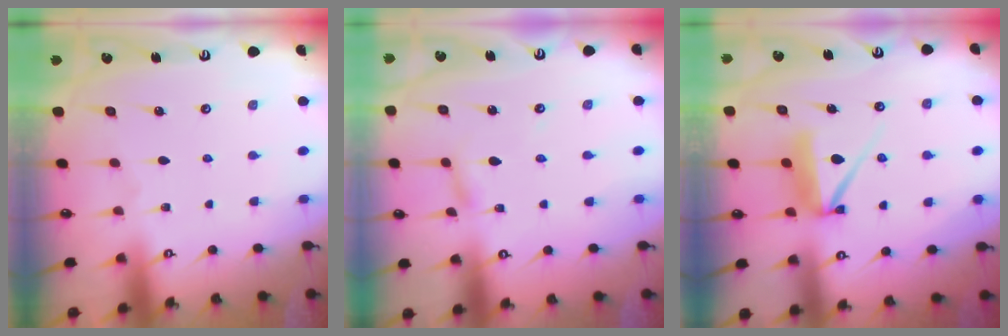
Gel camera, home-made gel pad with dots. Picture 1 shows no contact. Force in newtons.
{"total": 2.4, "press": 2.4, "slide": 0.2}
{"total": 7.6, "press": 7.5, "slide": 0.8}